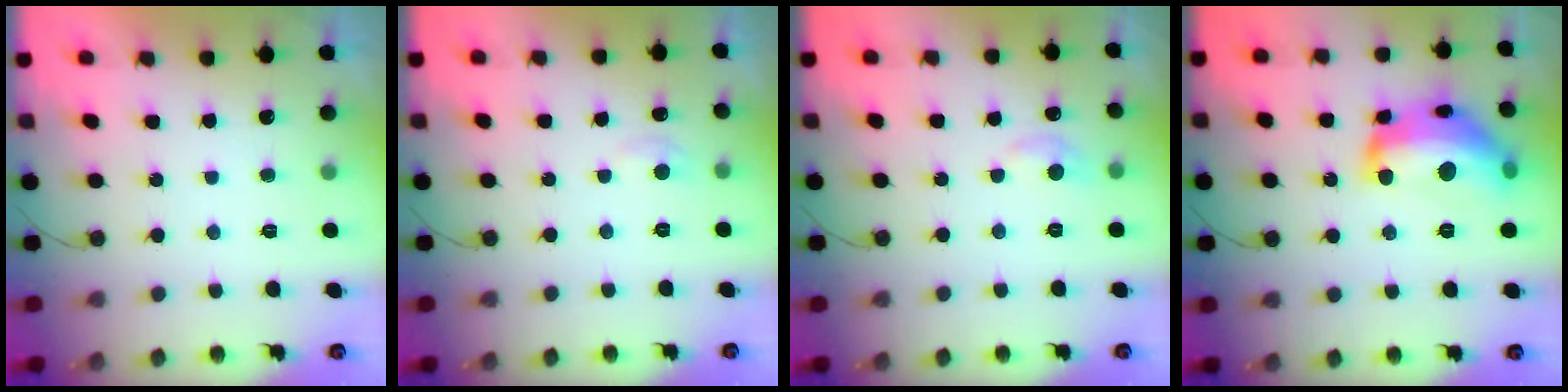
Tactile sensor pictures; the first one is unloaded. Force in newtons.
{"total": 4.5, "press": 4.4, "slide": 0.6}
{"total": 6.2, "press": 6.1, "slide": 0.9}
{"total": 19.1, "press": 19.0, "slide": 1.0}